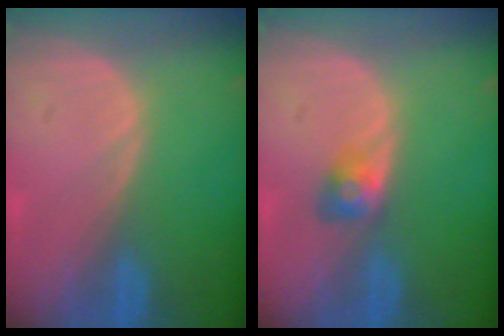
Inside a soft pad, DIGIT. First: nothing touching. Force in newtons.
{"total": 2.9, "press": 2.5, "slide": 1.4}